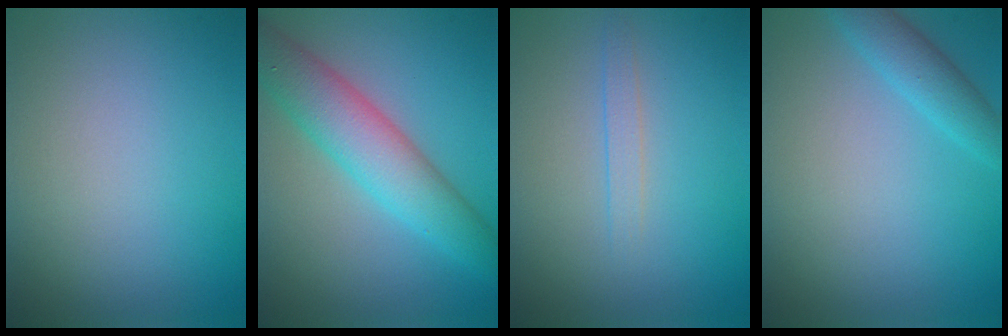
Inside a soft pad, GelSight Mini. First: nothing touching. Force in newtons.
{"total": 6.0, "press": 6.0, "slide": 0.1}
{"total": 1.2, "press": 1.2, "slide": 0.1}
{"total": 2.1, "press": 2.1, "slide": 0.2}